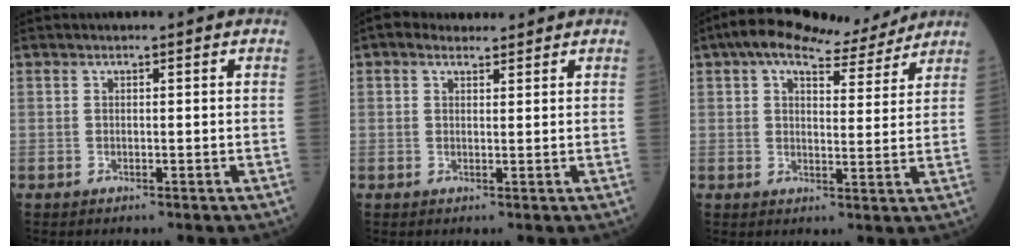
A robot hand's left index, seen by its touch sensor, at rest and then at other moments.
{"total": 2.6, "force": [2.0, 1.3, 0.9], "torque": [-0.023, 0.022, 0.032]}
{"total": 10.9, "force": [9.2, 2.9, 5.0], "torque": [-0.078, 0.025, 0.122]}